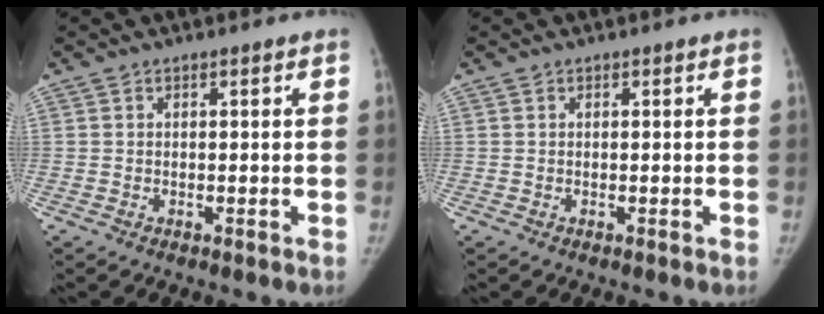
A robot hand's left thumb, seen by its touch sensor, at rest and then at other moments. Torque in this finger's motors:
{"motor_torque": [0.03, 0.03, 0.19, -0.09, 0.00]}